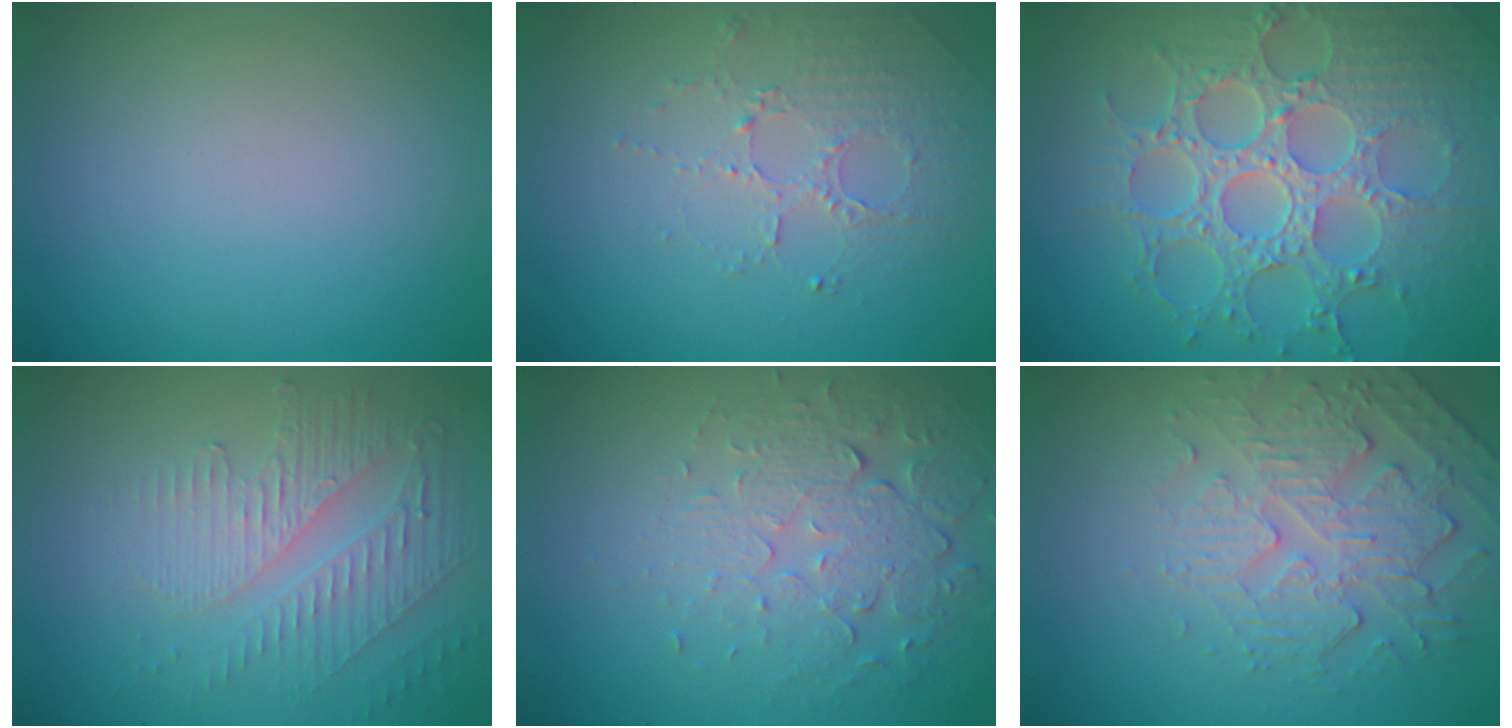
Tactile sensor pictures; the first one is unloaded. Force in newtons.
{"total": 1.9, "press": 1.5, "slide": 1.1}
{"total": 8.9, "press": 6.5, "slide": 6.1}
{"total": 4.3, "press": 3.1, "slide": 2.9}
{"total": 5.5, "press": 3.7, "slide": 4.1}
{"total": 4.9, "press": 3.7, "slide": 3.2}